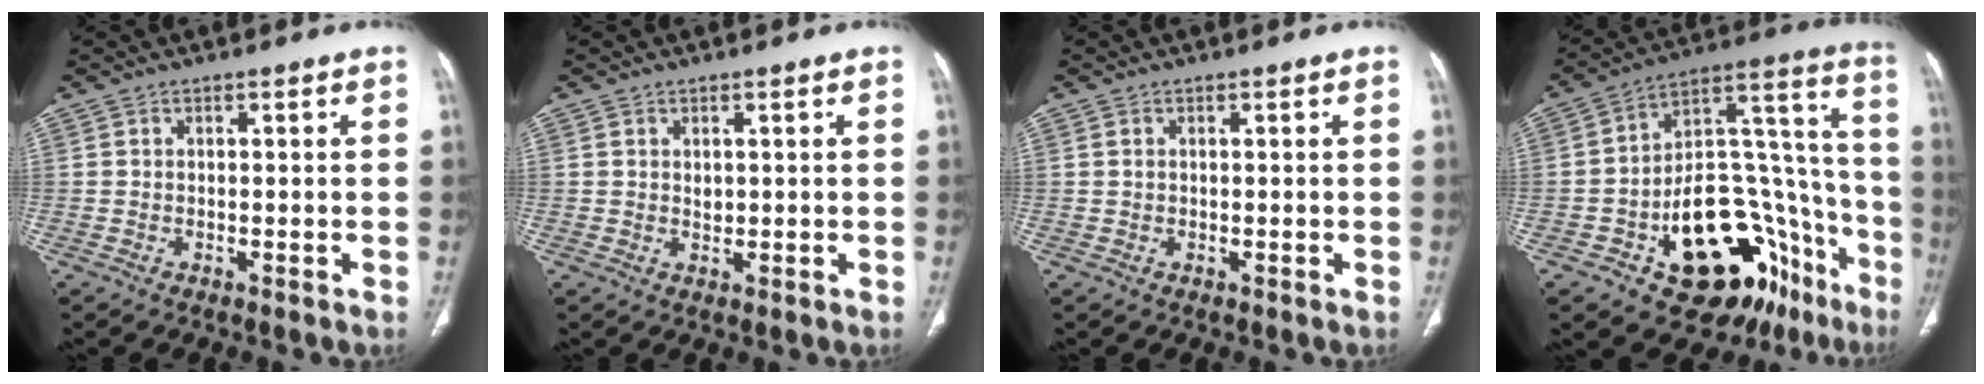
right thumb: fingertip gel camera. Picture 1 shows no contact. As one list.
[{"total": 1.2, "force": [0.4, 0.9, 0.7], "torque": [-0.010, -0.004, 0.011]}, {"total": 0.7, "force": [0.2, 0.5, 0.4], "torque": [-0.007, 0.001, 0.005]}, {"total": 28.5, "force": [-13.5, 15.5, 19.8], "torque": [-0.200, 0.119, -0.187]}]